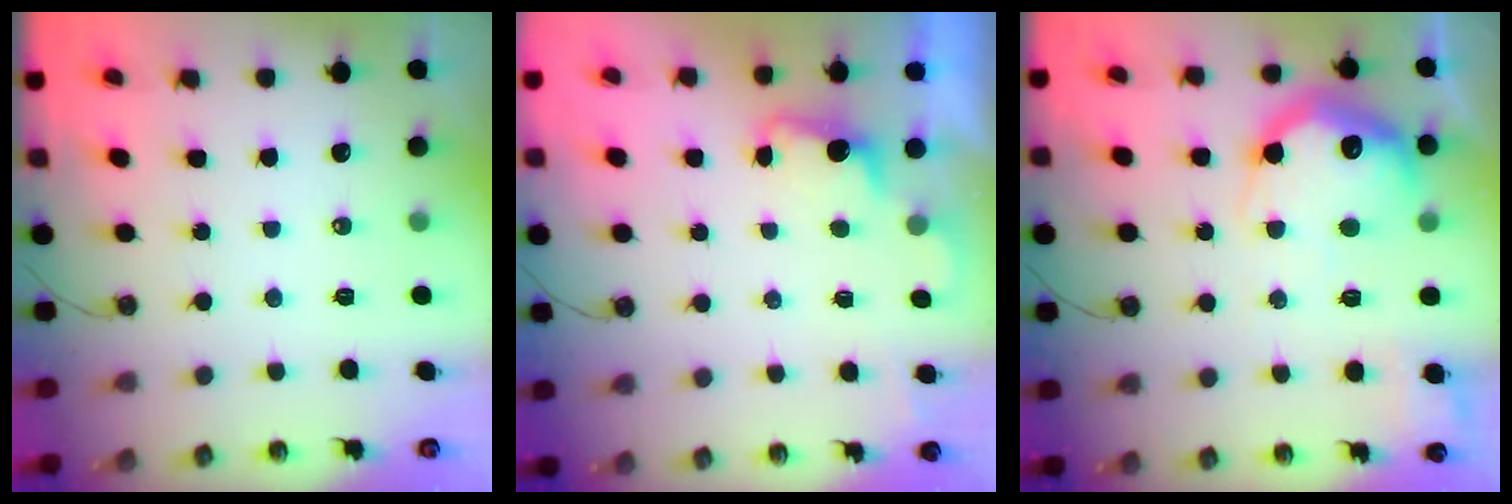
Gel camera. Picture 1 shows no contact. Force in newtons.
{"total": 1.8, "press": 1.5, "slide": 0.9}
{"total": 24.4, "press": 24.3, "slide": 2.0}